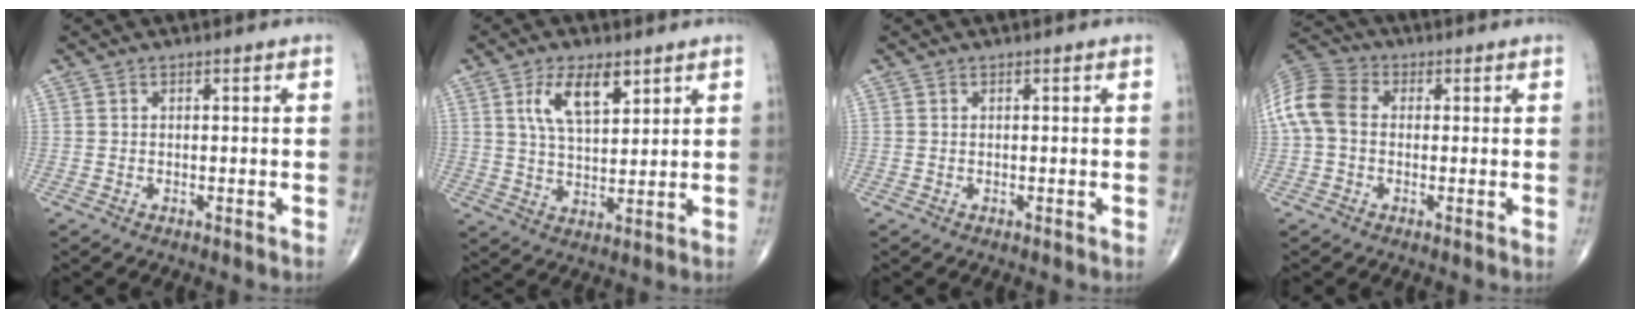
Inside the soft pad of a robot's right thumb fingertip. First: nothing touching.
{"total": 9.0, "force": [4.3, 4.0, 6.8], "torque": [-0.111, -0.019, 0.083]}
{"total": 0.0}
{"total": 9.7, "force": [0.3, 7.2, 6.5], "torque": [-0.138, 0.029, -0.004]}